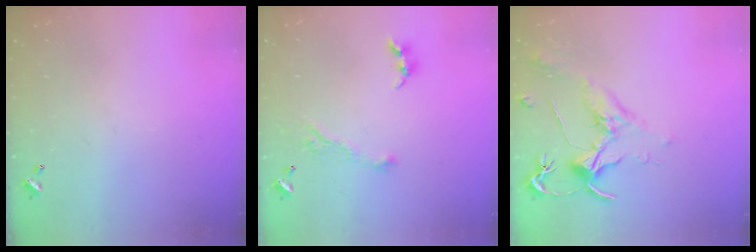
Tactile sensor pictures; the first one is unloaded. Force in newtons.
{"total": 3.7, "press": 3.7, "slide": 0.2}
{"total": 1.8, "press": 1.7, "slide": 0.8}